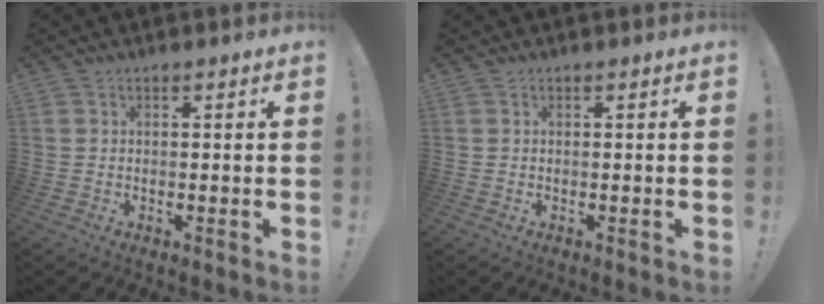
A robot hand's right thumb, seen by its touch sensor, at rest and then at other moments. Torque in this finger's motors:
{"motor_torque": [0.01, -0.01, 0.04, -0.01, 0.00]}